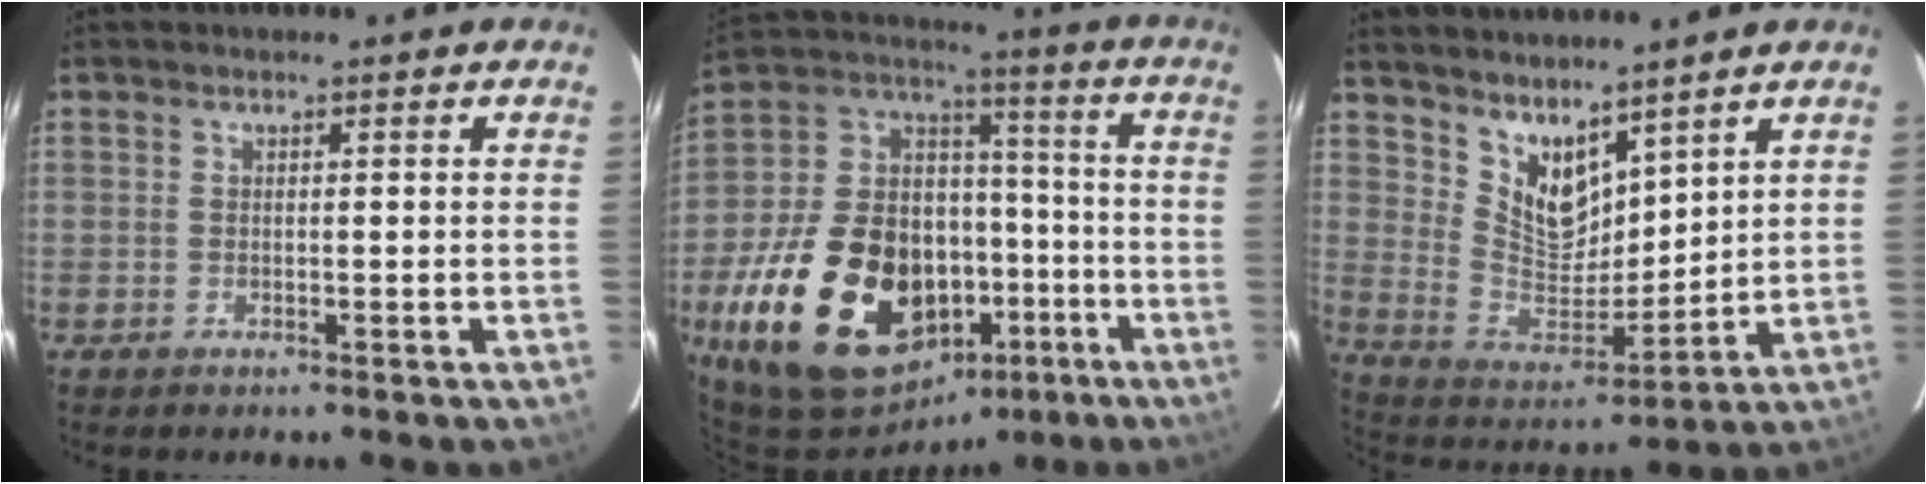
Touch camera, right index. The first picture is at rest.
{"total": 29.1, "force": [-13.5, 17.2, 19.2], "torque": [-0.388, 0.015, -0.196]}
{"total": 11.1, "force": [8.4, 5.3, 5.1], "torque": [-0.094, -0.006, 0.175]}